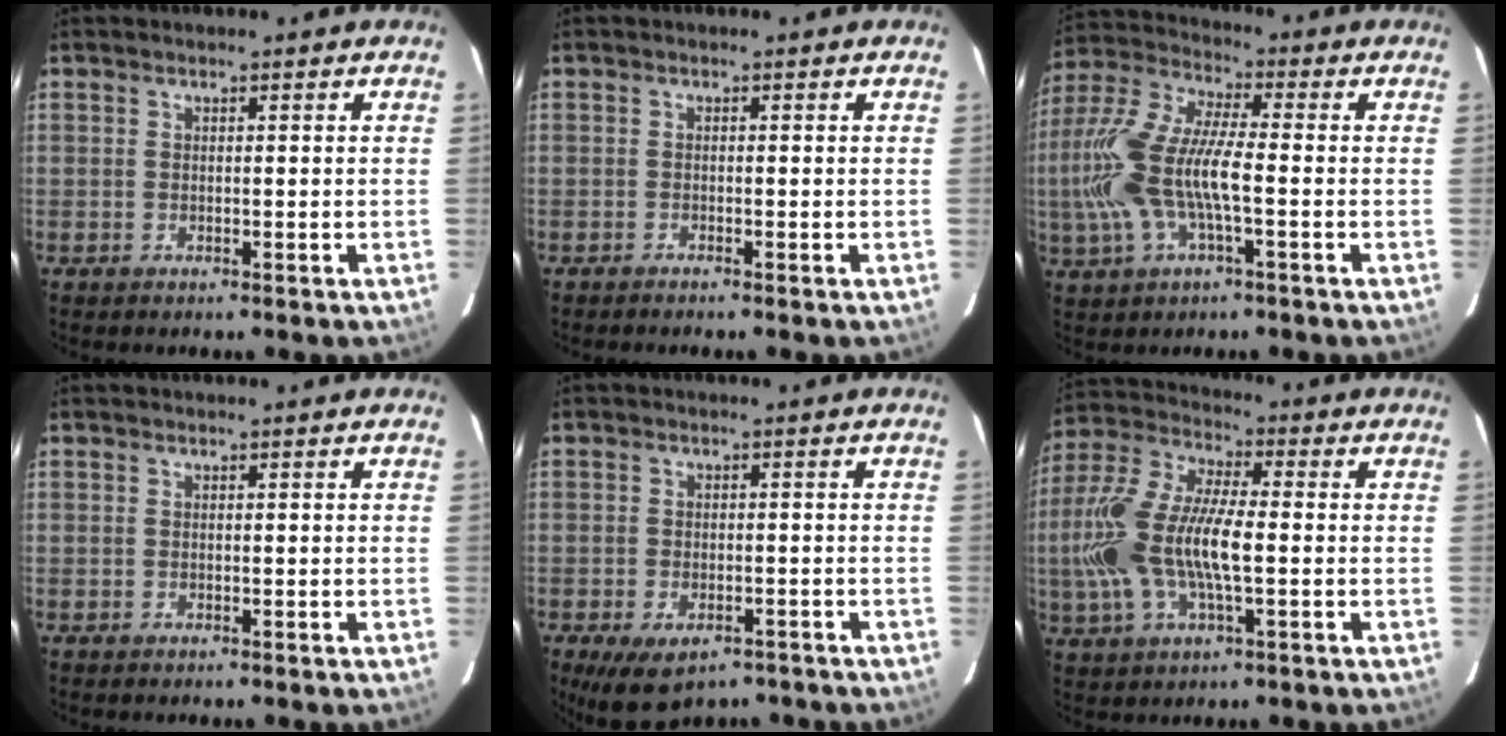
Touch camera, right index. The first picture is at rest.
{"total": 0.7, "force": [-0.6, -0.1, 0.2], "torque": [-0.003, -0.002, -0.013]}
{"total": 16.8, "force": [-2.8, 5.5, 15.6], "torque": [-0.324, 0.000, -0.057]}
{"total": 0.0}
{"total": 9.3, "force": [-6.1, 4.7, 5.3], "torque": [-0.108, -0.023, -0.088]}
{"total": 17.5, "force": [-2.0, 6.3, 16.2], "torque": [-0.338, 0.001, -0.042]}